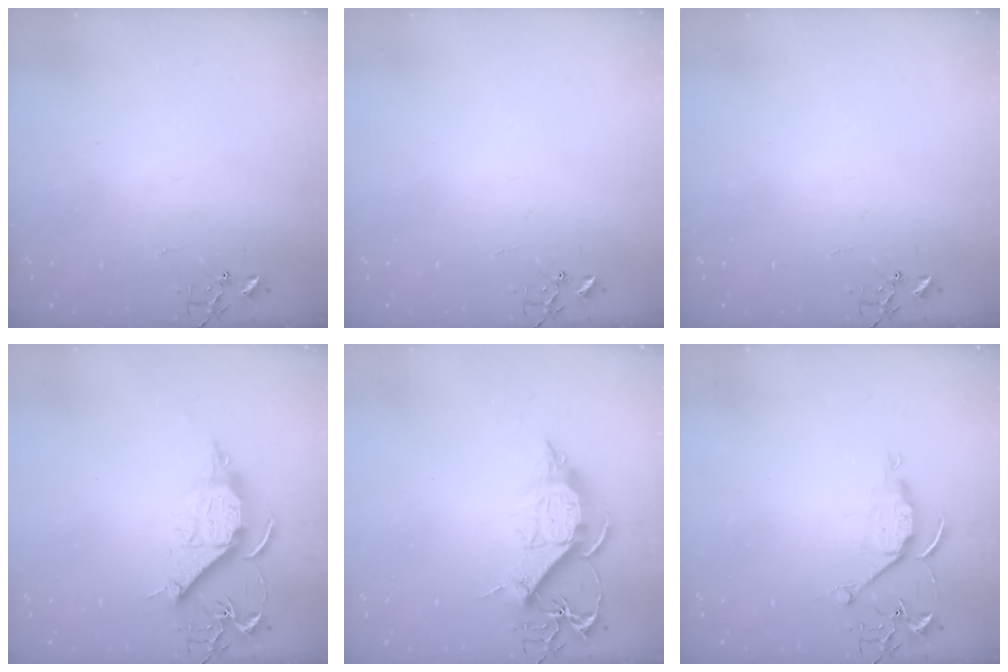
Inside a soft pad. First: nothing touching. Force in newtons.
{"total": 0.0}
{"total": 0.0}
{"total": 10.9, "press": 10.9, "slide": 0.7}
{"total": 11.4, "press": 11.3, "slide": 1.1}
{"total": 6.2, "press": 6.2, "slide": 0.5}